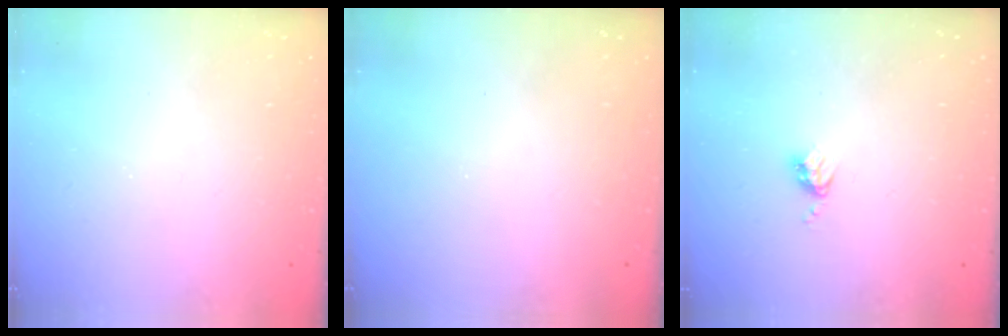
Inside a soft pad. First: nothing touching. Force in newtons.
{"total": 0.0}
{"total": 3.8, "press": 3.8, "slide": 0.5}